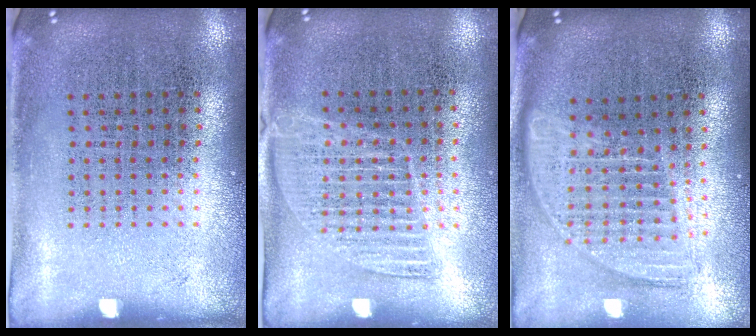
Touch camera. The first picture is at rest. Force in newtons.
{"total": 1.3, "press": 1.1, "slide": 0.6}
{"total": 1.7, "press": 1.4, "slide": 0.9}